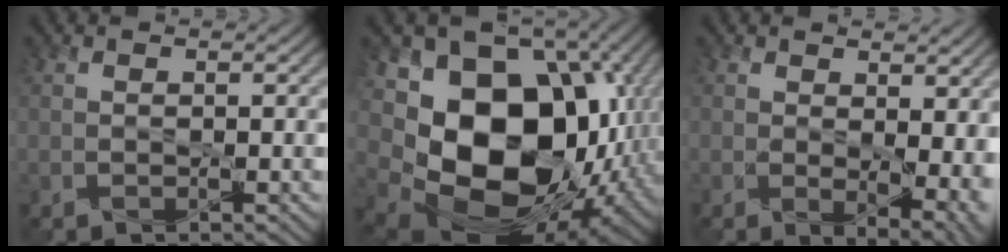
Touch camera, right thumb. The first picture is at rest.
{"total": 19.8, "force": [-0.3, 14.7, 13.3], "torque": [-0.278, -0.052, 0.051]}
{"total": 8.7, "force": [0.5, 5.1, 7.0], "torque": [-0.120, -0.031, 0.037]}